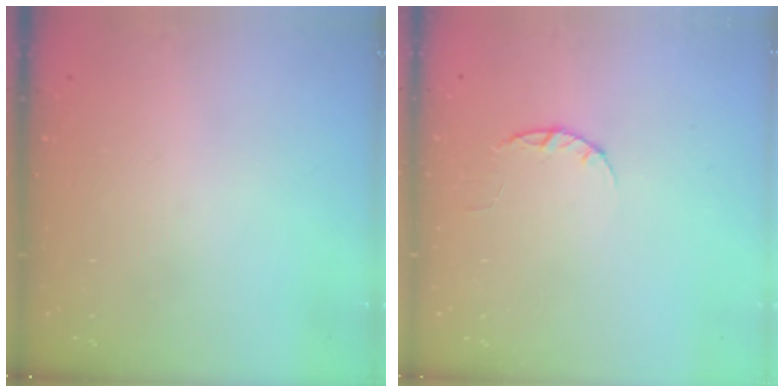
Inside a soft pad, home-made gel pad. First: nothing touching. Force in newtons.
{"total": 2.4, "press": 2.3, "slide": 0.4}